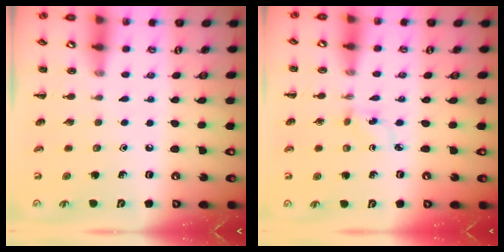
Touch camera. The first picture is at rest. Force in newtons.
{"total": 2.5, "press": 2.4, "slide": 0.8}